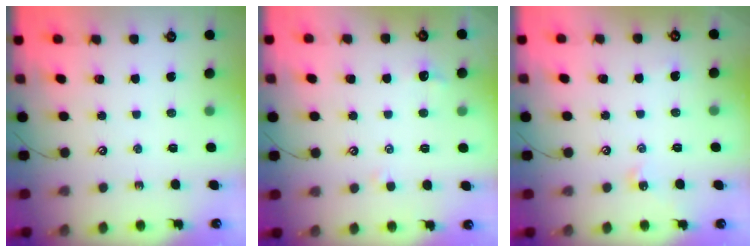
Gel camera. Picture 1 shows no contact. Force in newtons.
{"total": 0.6, "press": 0.2, "slide": 0.6}
{"total": 2.7, "press": 2.7, "slide": 0.6}